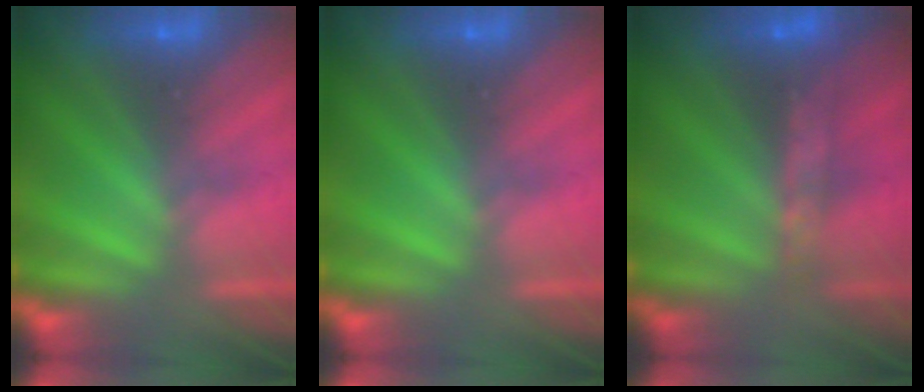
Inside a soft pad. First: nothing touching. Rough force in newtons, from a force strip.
{"total": 0.0}
{"total": 7.6}